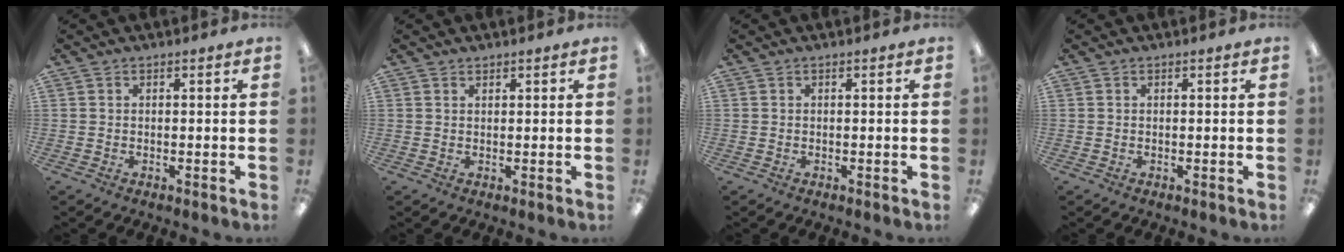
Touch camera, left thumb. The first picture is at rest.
{"total": 0.8, "force": [0.7, 0.3, 0.0], "torque": [0.000, 0.000, 0.014]}
{"total": 0.0}
{"total": 0.0}